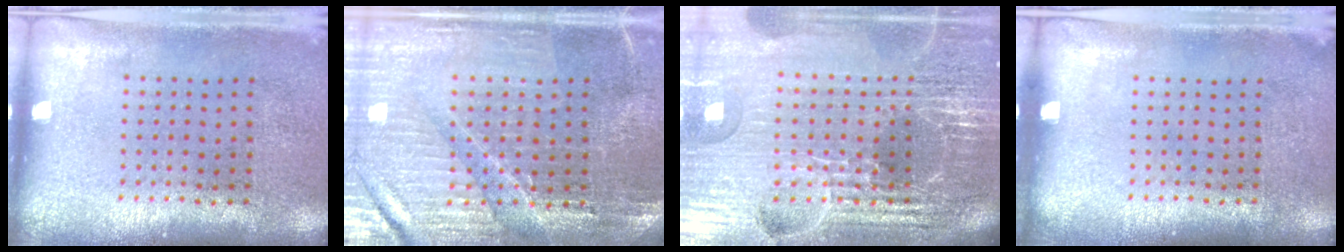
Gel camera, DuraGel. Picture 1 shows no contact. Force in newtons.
{"total": 3.1, "press": 3.1, "slide": 0.4}
{"total": 6.9, "press": 6.0, "slide": 3.5}
{"total": 0.0}